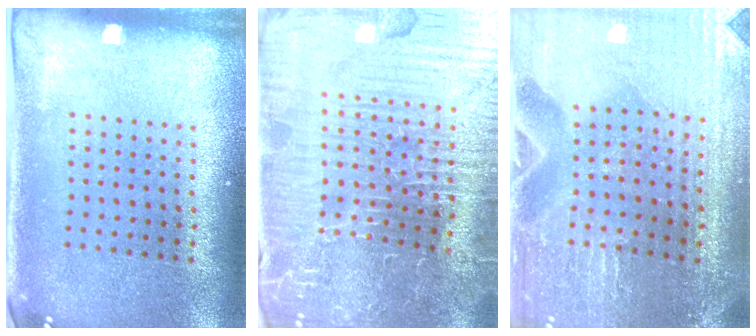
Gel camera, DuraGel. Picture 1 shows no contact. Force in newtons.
{"total": 5.8, "press": 5.5, "slide": 1.7}
{"total": 1.2, "press": 1.2, "slide": 0.0}